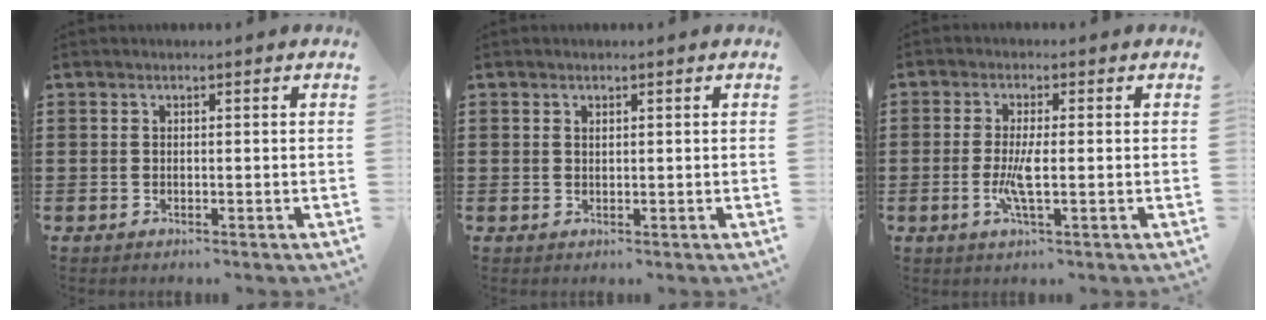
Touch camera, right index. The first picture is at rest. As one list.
[{"total": 0.6, "force": [0.4, 0.3, 0.2], "torque": [-0.005, 0.002, 0.008]}, {"total": 4.2, "force": [-0.8, 0.6, 4.1], "torque": [-0.093, -0.011, -0.021]}]